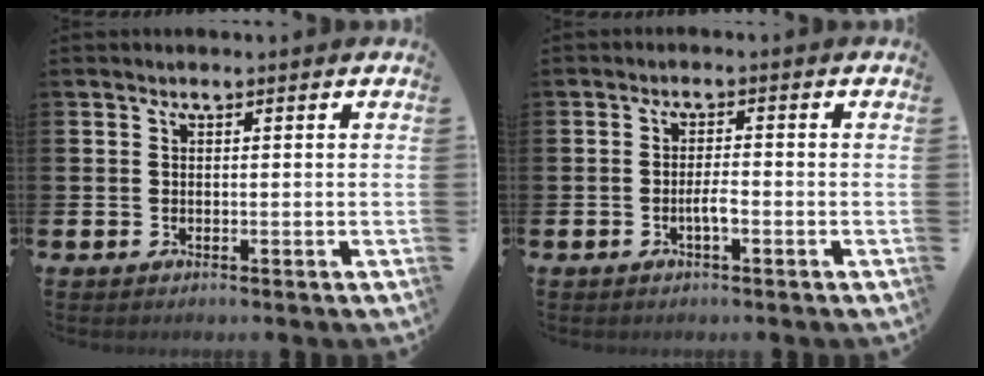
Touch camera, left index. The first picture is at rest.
{"total": 1.9, "force": [-0.8, 0.5, 1.7], "torque": [-0.039, 0.006, -0.014]}